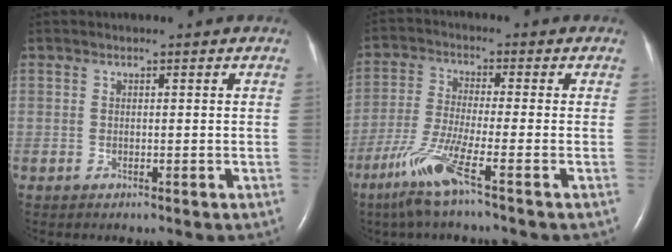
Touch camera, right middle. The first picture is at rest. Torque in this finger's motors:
{"motor_torque": [1.12, -1.02, 0.54, 0.18]}